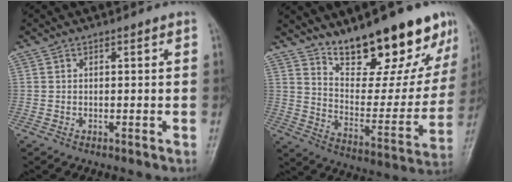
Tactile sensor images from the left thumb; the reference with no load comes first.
{"total": 21.4, "force": [15.5, 7.8, 12.6], "torque": [-0.121, -0.098, 0.243]}